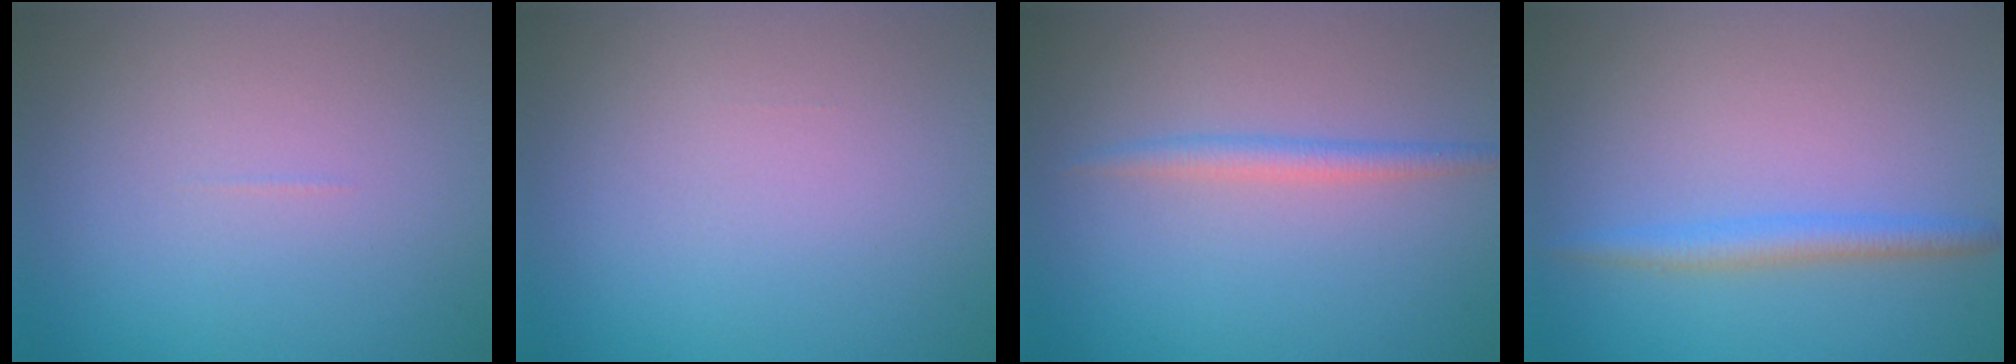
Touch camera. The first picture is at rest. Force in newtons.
{"total": 0.0}
{"total": 1.7, "press": 1.7, "slide": 0.0}
{"total": 2.1, "press": 2.1, "slide": 0.2}